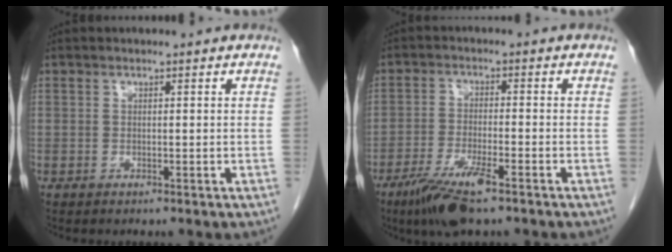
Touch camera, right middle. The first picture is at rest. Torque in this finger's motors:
{"motor_torque": [1.01, -1.13, 0.53, 0.15]}